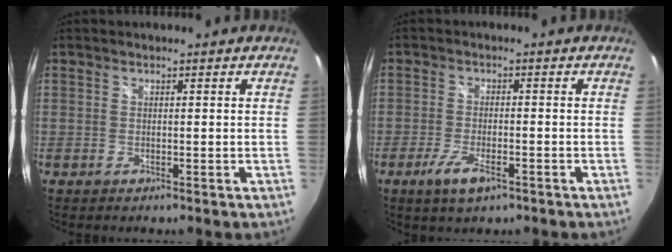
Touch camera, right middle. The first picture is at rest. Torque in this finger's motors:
{"motor_torque": [0.80, -0.71, 0.08, 0.05]}